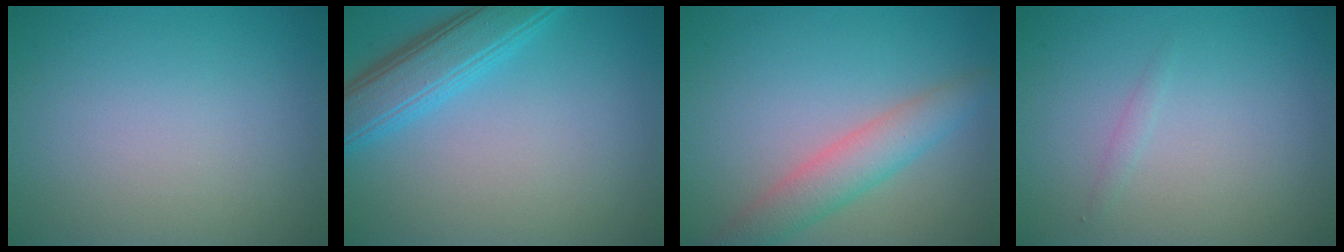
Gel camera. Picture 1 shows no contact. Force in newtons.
{"total": 4.7, "press": 4.7, "slide": 0.1}
{"total": 3.9, "press": 3.9, "slide": 0.1}
{"total": 0.6, "press": 0.6, "slide": 0.0}